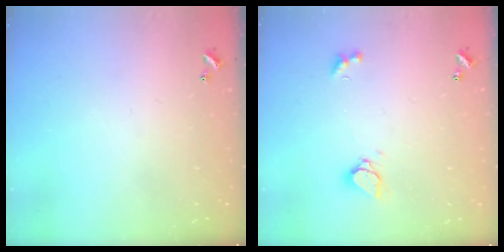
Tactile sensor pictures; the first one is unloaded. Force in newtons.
{"total": 2.1, "press": 2.1, "slide": 0.6}